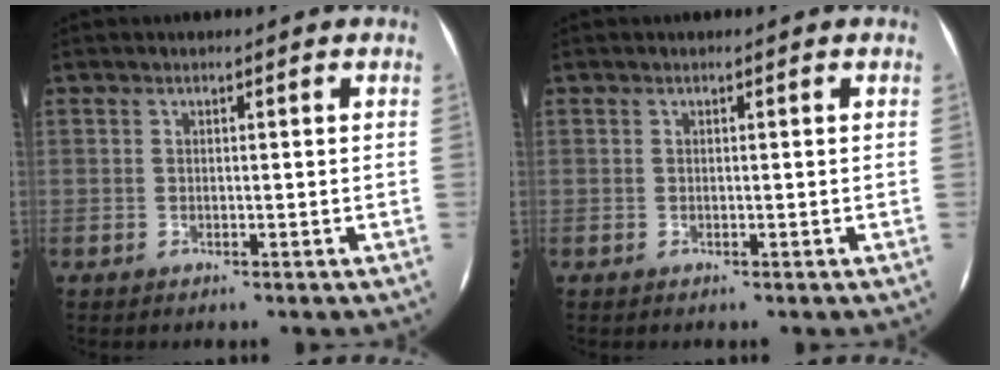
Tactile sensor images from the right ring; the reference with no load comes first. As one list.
[{"total": 0.0}]